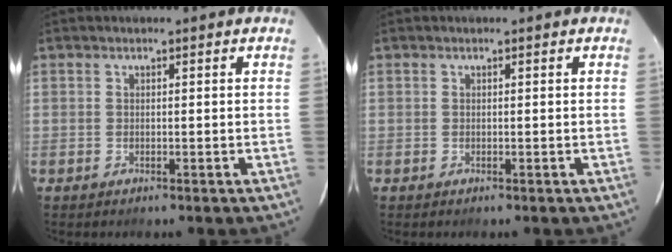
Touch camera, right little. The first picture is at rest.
{"total": 0.0}